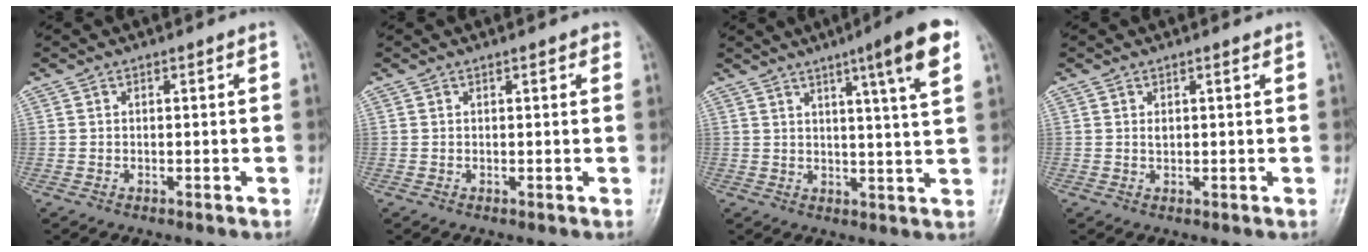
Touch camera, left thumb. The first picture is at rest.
{"total": 1.3, "force": [0.8, 0.6, 0.9], "torque": [-0.007, -0.001, 0.007]}
{"total": 10.5, "force": [5.2, 0.2, 9.1], "torque": [-0.126, -0.017, 0.072]}
{"total": 1.1, "force": [0.5, 0.5, 0.7], "torque": [-0.006, -0.003, 0.012]}